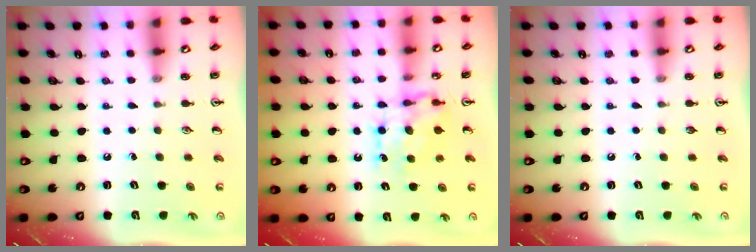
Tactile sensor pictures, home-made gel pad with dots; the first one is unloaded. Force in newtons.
{"total": 7.5, "press": 7.5, "slide": 0.5}
{"total": 0.0}